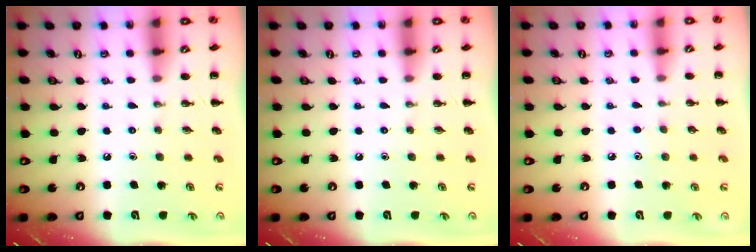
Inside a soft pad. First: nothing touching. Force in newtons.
{"total": 0.0}
{"total": 3.5, "press": 3.4, "slide": 0.9}